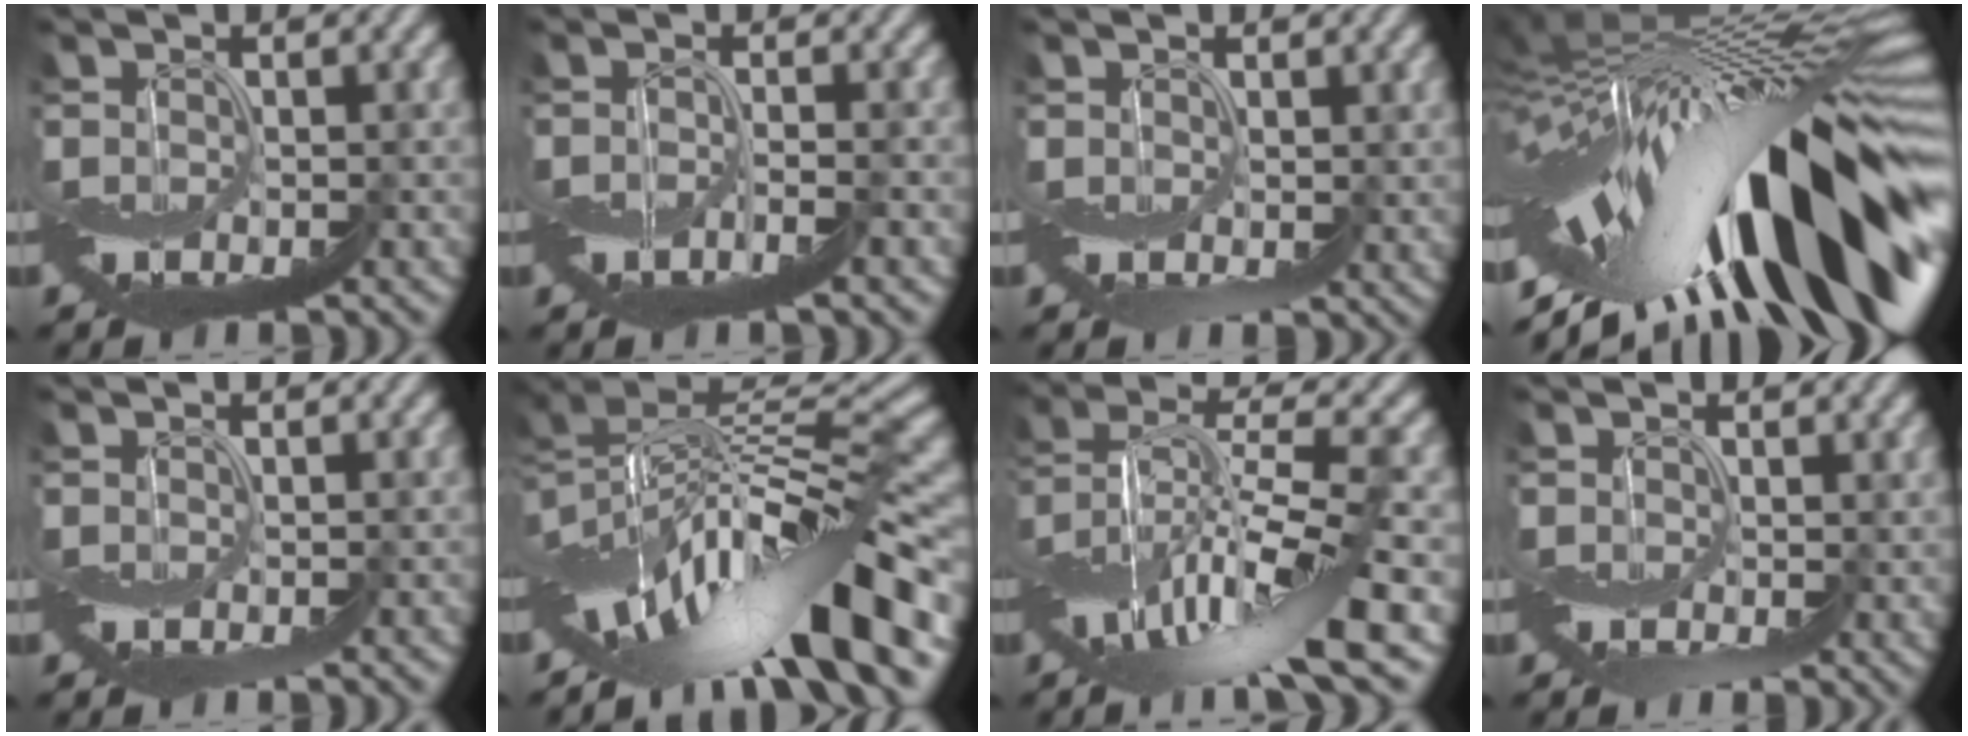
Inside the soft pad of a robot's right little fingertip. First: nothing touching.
{"total": 2.0, "force": [-0.7, 0.2, 1.8], "torque": [-0.034, -0.002, -0.013]}
{"total": 1.8, "force": [0.6, 1.3, 1.1], "torque": [-0.015, -0.002, 0.012]}
{"total": 17.1, "force": [-3.3, 7.2, 15.1], "torque": [-0.228, 0.004, -0.061]}
{"total": 0.0}
{"total": 13.4, "force": [-3.5, 4.9, 12.0], "torque": [-0.186, 0.027, -0.059]}
{"total": 11.2, "force": [-1.9, 2.9, 10.7], "torque": [-0.201, 0.025, -0.025]}
{"total": 2.7, "force": [0.1, 1.7, 2.1], "torque": [-0.033, -0.008, 0.006]}